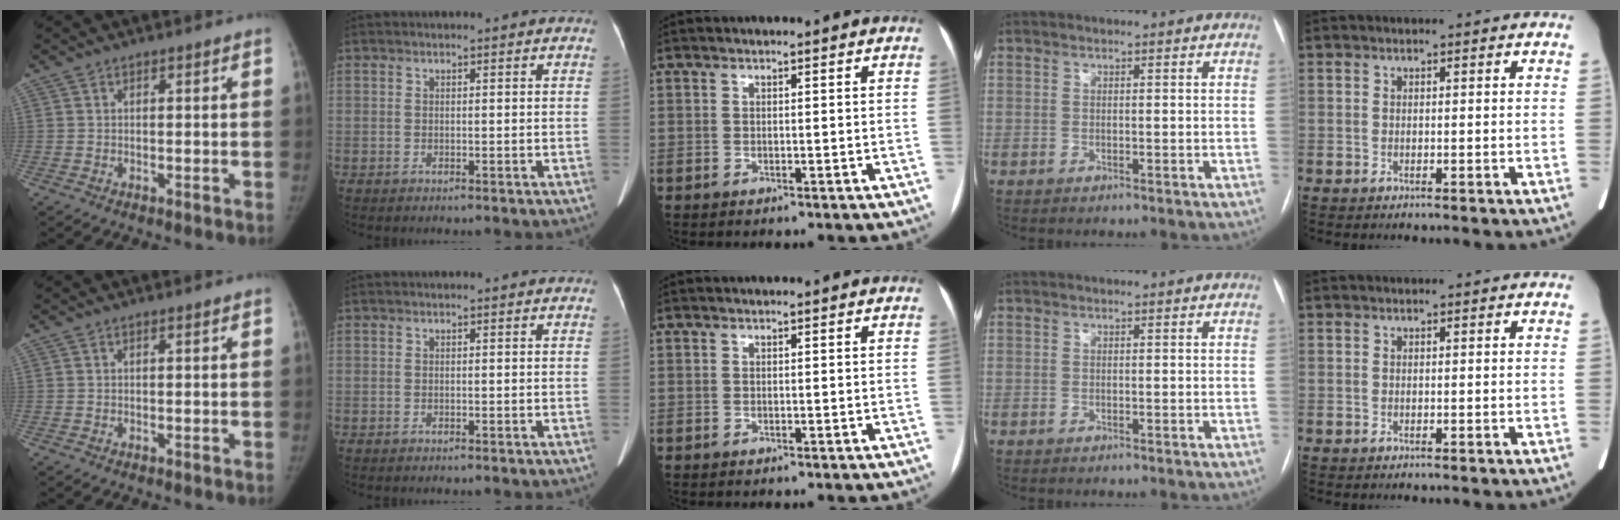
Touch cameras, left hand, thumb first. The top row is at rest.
{}